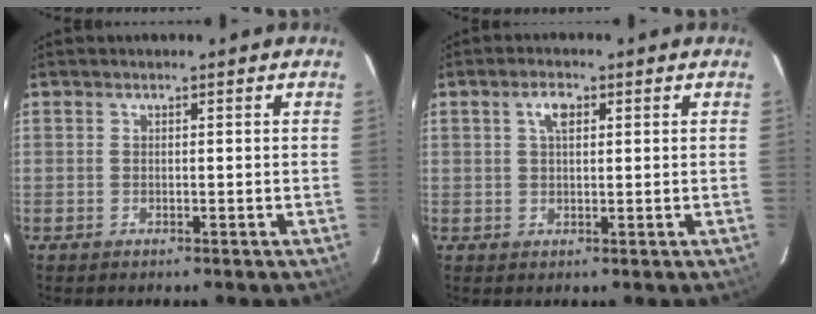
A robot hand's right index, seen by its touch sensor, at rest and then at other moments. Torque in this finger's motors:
{"motor_torque": [0.27, -0.09, 0.17, 0.06]}